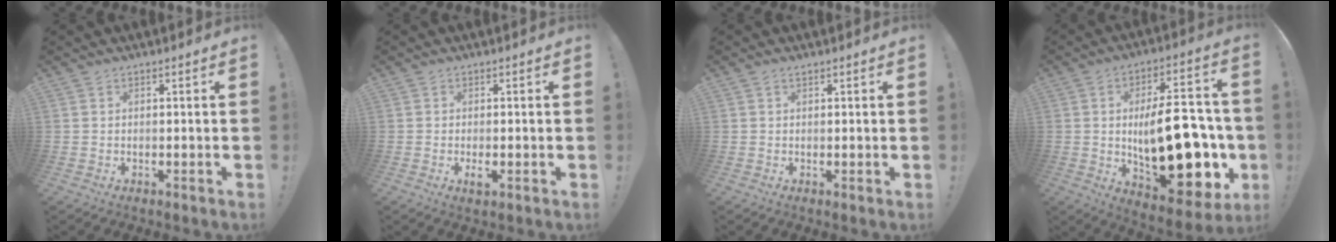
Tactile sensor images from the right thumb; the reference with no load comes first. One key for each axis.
{"total": 1.9, "fx": -0.6, "fy": 0.7, "fz": 1.7, "tx": -0.025, "ty": 0.001, "tz": -0.009}
{"total": 0.9, "fx": 0.6, "fy": 0.1, "fz": 0.6, "tx": -0.013, "ty": 0.001, "tz": 0.011}
{"total": 25.4, "fx": -2.2, "fy": 11.3, "fz": 22.7, "tx": -0.362, "ty": 0.007, "tz": -0.025}